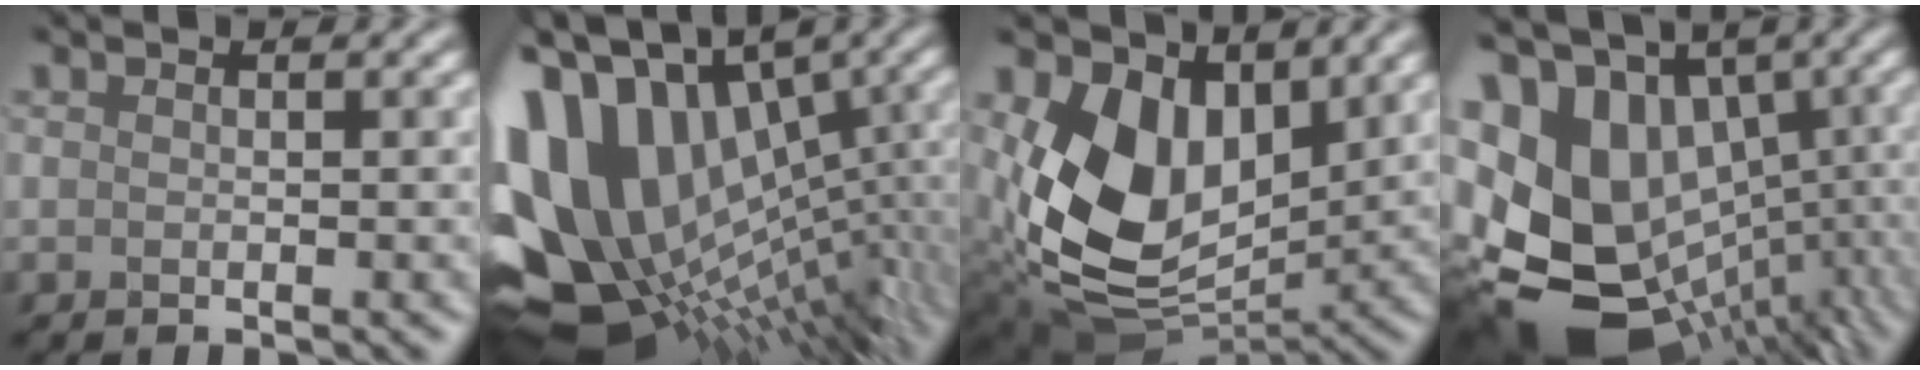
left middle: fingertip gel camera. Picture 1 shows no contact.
{"total": 17.6, "force": [1.8, 11.1, 13.6], "torque": [-0.250, -0.015, 0.061]}
{"total": 8.7, "force": [2.6, 6.0, 5.7], "torque": [-0.132, -0.026, 0.053]}
{"total": 16.7, "force": [0.8, 12.1, 11.4], "torque": [-0.215, -0.021, 0.066]}